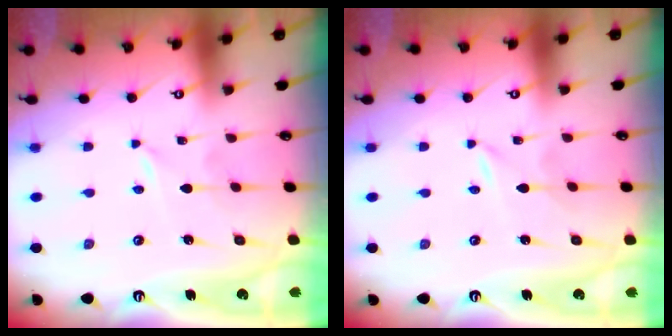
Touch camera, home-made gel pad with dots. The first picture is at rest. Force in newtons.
{"total": 0.0}